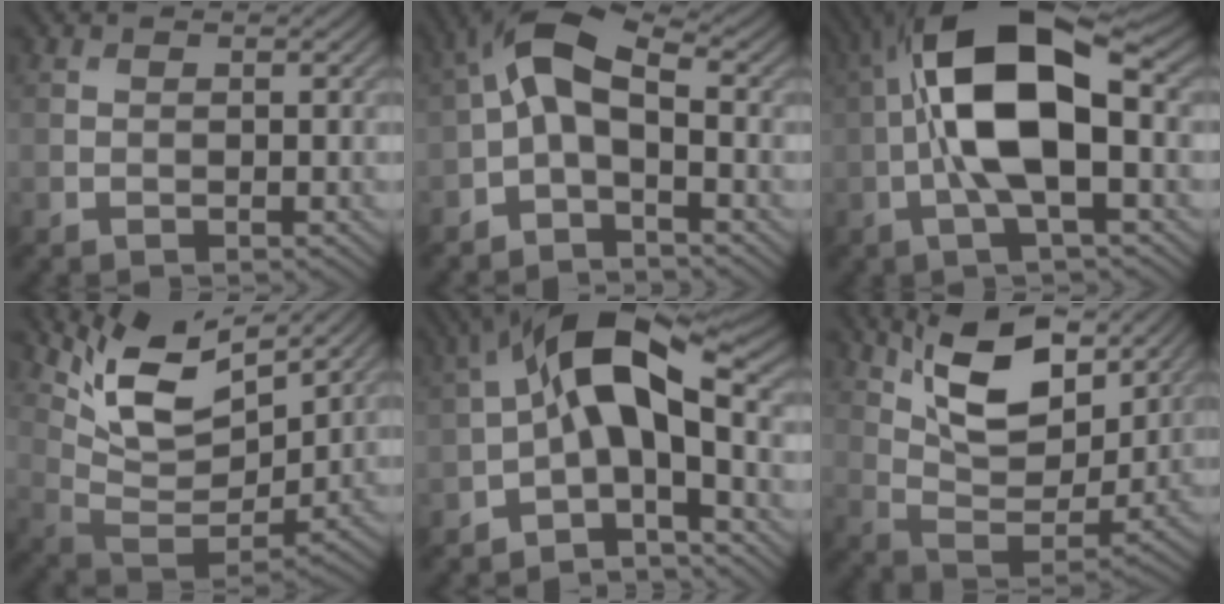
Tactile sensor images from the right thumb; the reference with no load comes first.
{"total": 6.8, "force": [-0.7, 3.2, 5.9], "torque": [-0.120, 0.026, -0.029]}
{"total": 13.8, "force": [-0.2, 5.4, 12.7], "torque": [-0.243, 0.025, -0.013]}
{"total": 12.0, "force": [7.9, 4.6, 7.8], "torque": [-0.177, 0.001, 0.143]}
{"total": 11.2, "force": [-0.6, 4.8, 10.1], "torque": [-0.180, 0.025, -0.027]}
{"total": 14.0, "force": [8.4, 5.9, 9.5], "torque": [-0.185, -0.001, 0.138]}